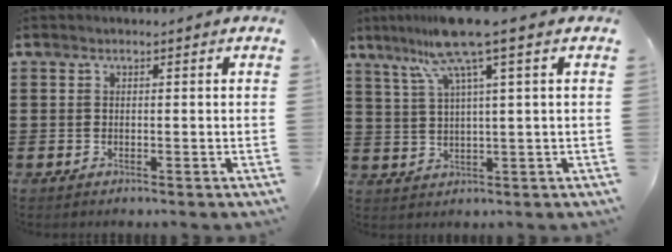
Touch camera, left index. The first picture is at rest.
{"total": 8.8, "force": [4.9, -0.3, 7.3], "torque": [-0.168, -0.016, 0.079]}